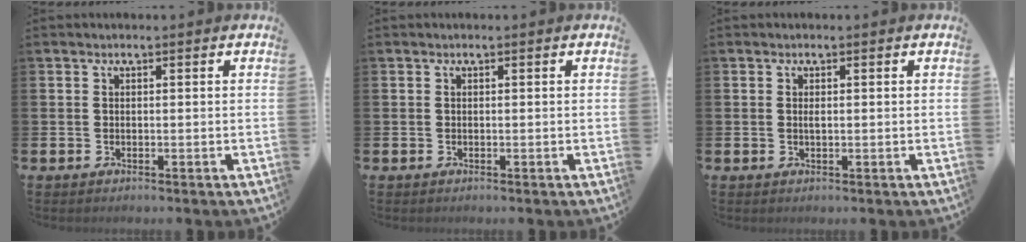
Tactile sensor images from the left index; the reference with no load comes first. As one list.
[{"total": 0.0}, {"total": 0.7, "force": [0.2, 0.2, 0.6], "torque": [-0.013, 0.000, 0.004]}]